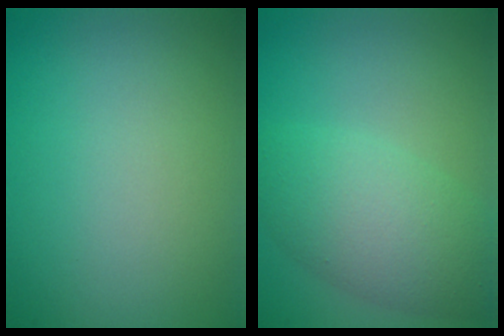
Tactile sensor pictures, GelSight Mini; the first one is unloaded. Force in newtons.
{"total": 5.5, "press": 5.5, "slide": 0.2}